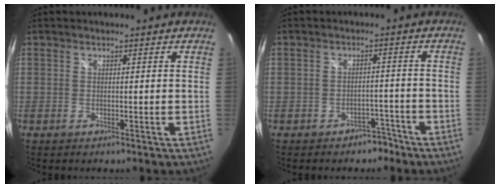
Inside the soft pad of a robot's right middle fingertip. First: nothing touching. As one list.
[{"total": 2.7, "force": [-2.4, 1.3, 0.4], "torque": [-0.001, 0.017, -0.026]}]